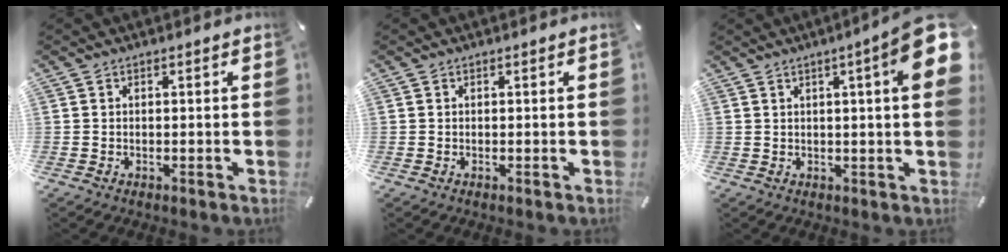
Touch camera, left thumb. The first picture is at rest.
{"total": 0.0}
{"total": 9.8, "force": [3.4, 0.9, 9.1], "torque": [-0.127, -0.021, 0.051]}